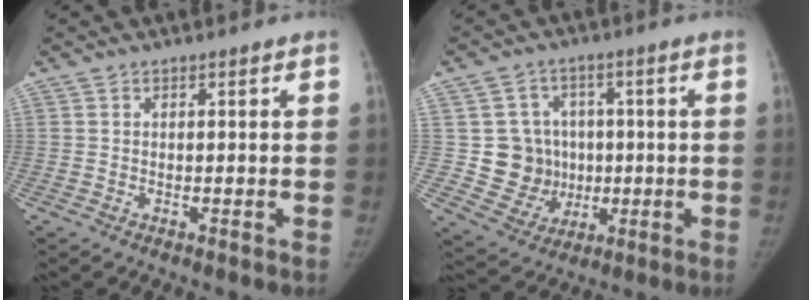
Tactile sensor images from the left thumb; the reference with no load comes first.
{"total": 9.9, "force": [0.2, 9.5, 2.6], "torque": [0.005, 0.012, 0.017]}